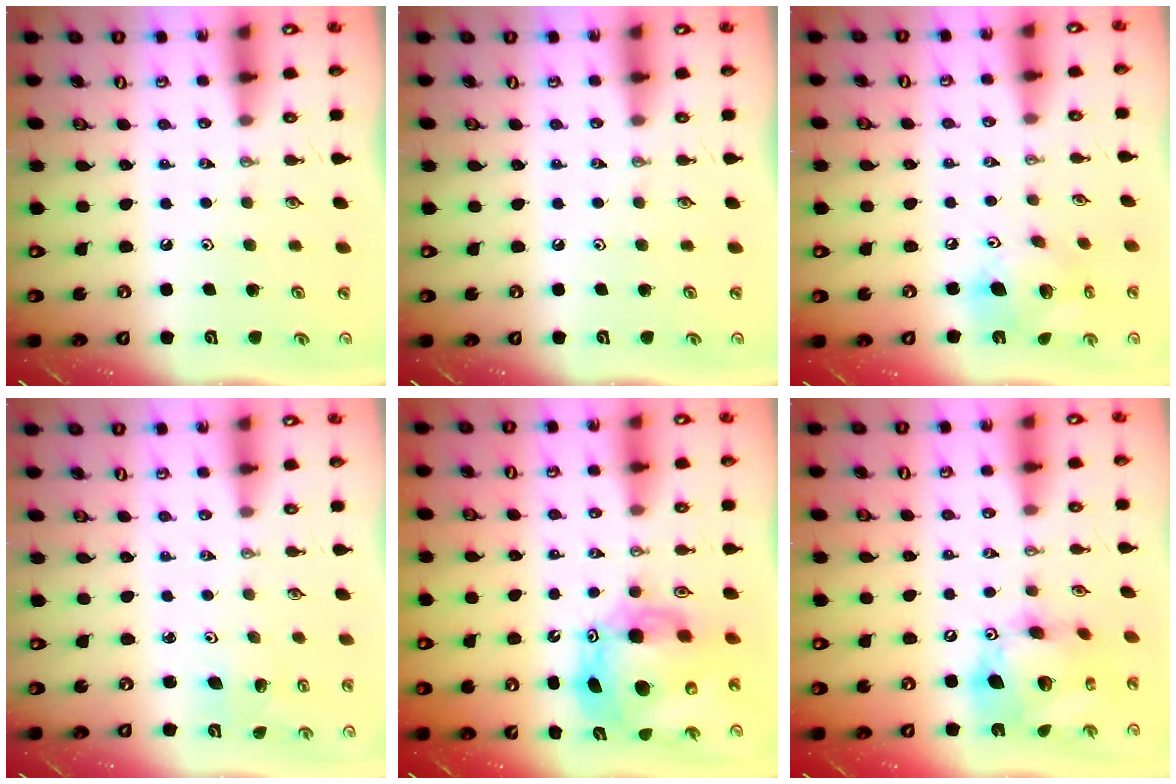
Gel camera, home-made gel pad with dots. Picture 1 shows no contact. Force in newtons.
{"total": 0.0}
{"total": 15.1, "press": 14.9, "slide": 2.6}
{"total": 2.1, "press": 2.1, "slide": 0.2}
{"total": 13.8, "press": 13.8, "slide": 1.2}
{"total": 16.8, "press": 16.7, "slide": 1.8}